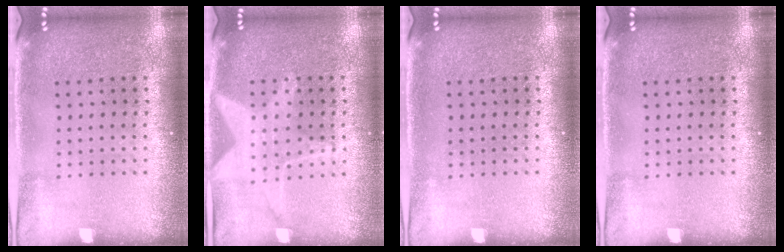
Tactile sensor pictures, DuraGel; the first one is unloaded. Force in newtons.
{"total": 1.3, "press": 1.3, "slide": 0.2}
{"total": 0.0}
{"total": 0.0}